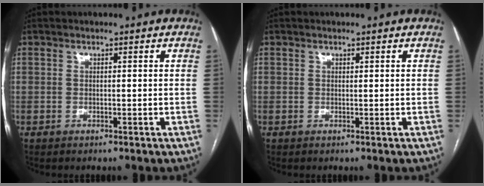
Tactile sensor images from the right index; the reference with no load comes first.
{"total": 0.0}